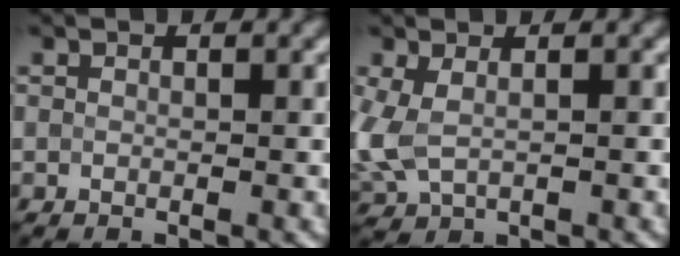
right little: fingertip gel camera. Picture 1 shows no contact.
{"total": 3.5, "force": [-0.2, 2.2, 2.7], "torque": [-0.086, -0.006, 0.000]}